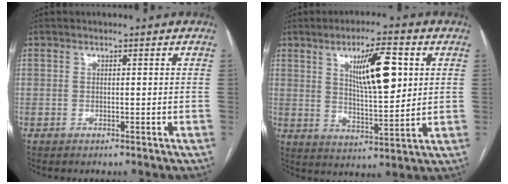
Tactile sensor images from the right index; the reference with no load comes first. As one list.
[{"total": 11.1, "force": [3.6, 2.4, 10.3], "torque": [-0.171, 0.001, 0.065]}]